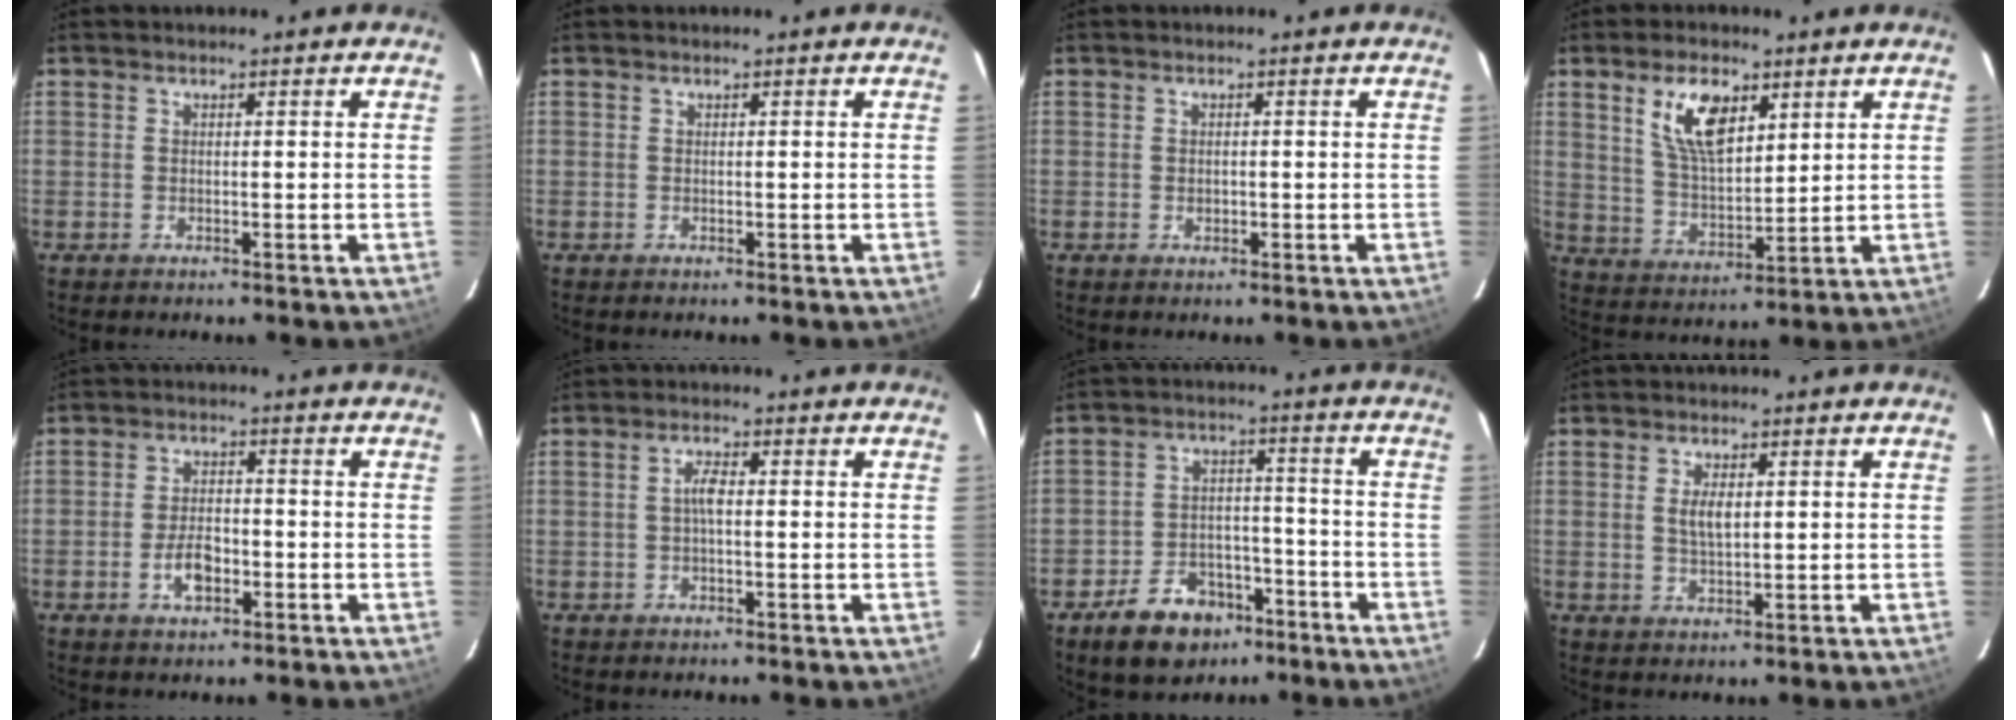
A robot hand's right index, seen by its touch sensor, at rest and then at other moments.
{"total": 0.0}
{"total": 0.8, "force": [-0.2, 0.7, 0.3], "torque": [-0.006, 0.000, -0.001]}
{"total": 10.3, "force": [5.0, 4.8, 7.6], "torque": [-0.141, 0.009, 0.104]}
{"total": 5.3, "force": [-2.2, 2.8, 3.8], "torque": [-0.078, 0.002, -0.035]}
{"total": 2.3, "force": [-0.2, 0.7, 2.2], "torque": [-0.044, 0.007, -0.004]}
{"total": 11.8, "force": [-7.6, 7.6, 5.0], "torque": [-0.112, 0.023, -0.105]}
{"total": 3.3, "force": [0.7, 1.4, 2.9], "torque": [-0.055, -0.001, 0.015]}